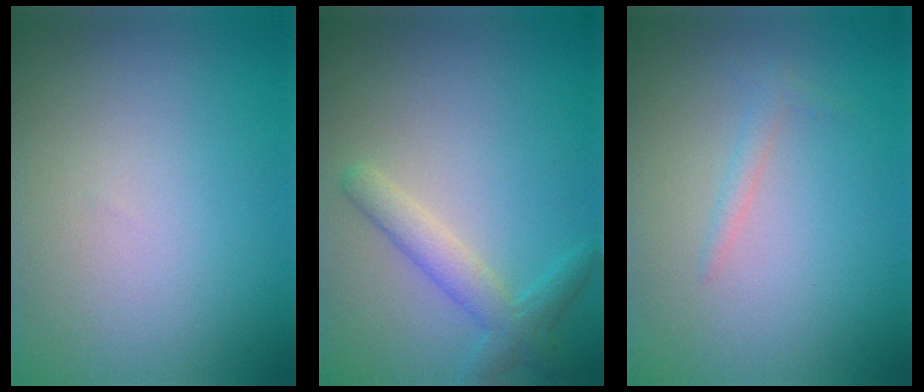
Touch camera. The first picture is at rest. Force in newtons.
{"total": 2.9, "press": 2.9, "slide": 0.1}
{"total": 1.0, "press": 1.0, "slide": 0.1}